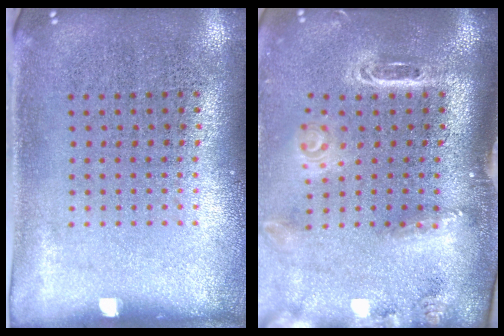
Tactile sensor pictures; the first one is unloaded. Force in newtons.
{"total": 3.0, "press": 2.1, "slide": 2.1}